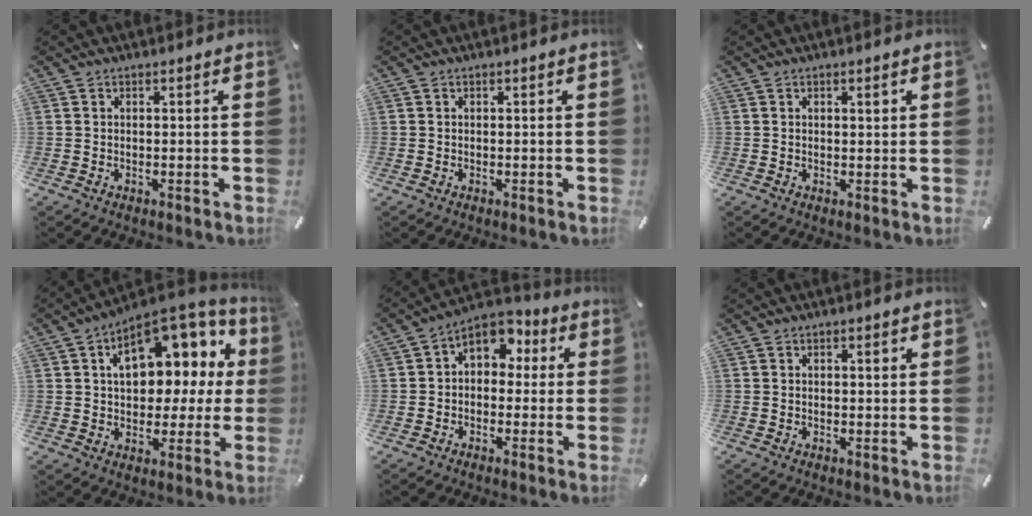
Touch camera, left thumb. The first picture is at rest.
{"total": 0.0}
{"total": 1.2, "force": [0.6, 0.5, 0.9], "torque": [-0.004, -0.003, 0.006]}
{"total": 15.2, "force": [5.8, 9.5, 10.4], "torque": [-0.137, -0.040, 0.102]}
{"total": 6.9, "force": [1.9, 5.4, 3.7], "torque": [-0.054, -0.004, 0.031]}
{"total": 1.1, "force": [0.5, 0.5, 0.8], "torque": [-0.010, 0.001, 0.006]}